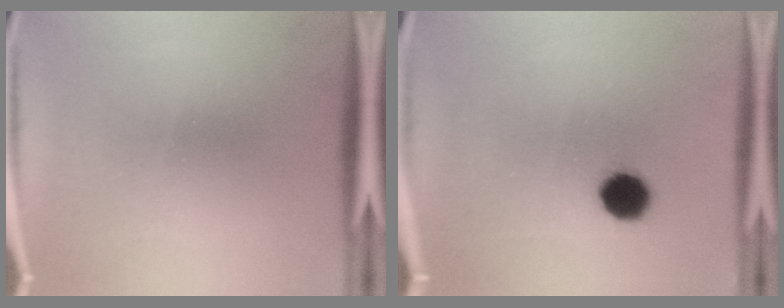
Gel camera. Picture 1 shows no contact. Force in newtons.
{"total": 6.5}